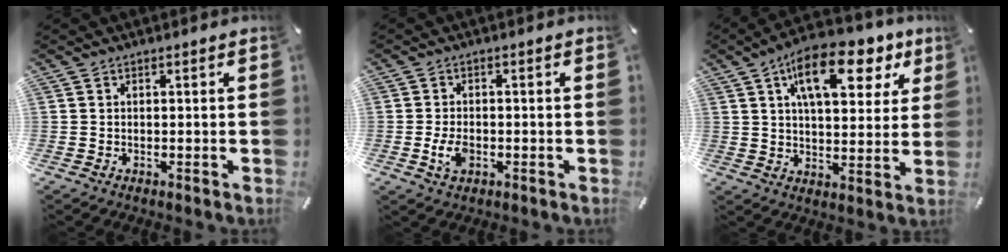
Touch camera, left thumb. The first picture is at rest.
{"total": 4.3, "force": [-1.2, 2.7, 3.2], "torque": [-0.081, -0.002, -0.026]}
{"total": 15.8, "force": [7.9, 7.8, 11.2], "torque": [-0.162, -0.026, 0.129]}